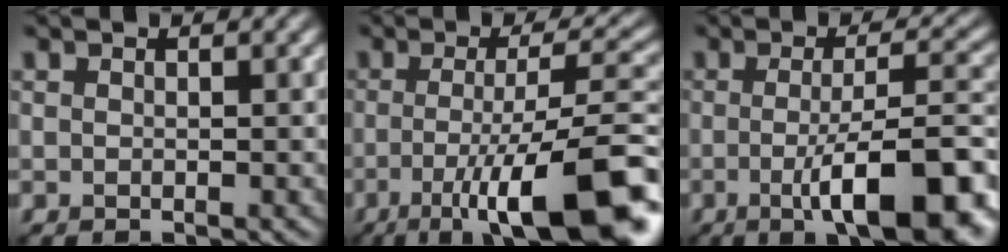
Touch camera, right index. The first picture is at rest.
{"total": 13.6, "force": [-5.0, 3.4, 12.2], "torque": [-0.173, -0.005, -0.077]}
{"total": 11.4, "force": [-3.8, 3.0, 10.3], "torque": [-0.134, -0.004, -0.053]}